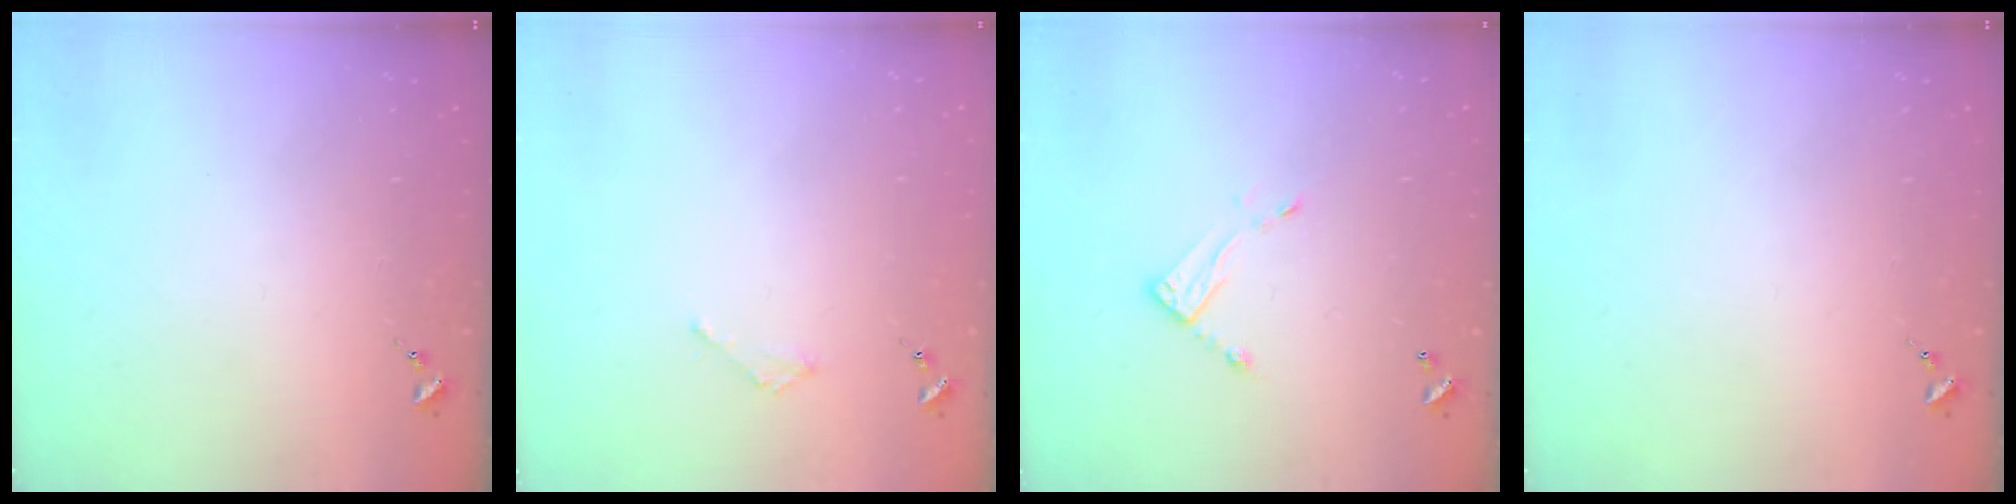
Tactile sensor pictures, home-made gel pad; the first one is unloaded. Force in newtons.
{"total": 1.8, "press": 1.8, "slide": 0.2}
{"total": 7.2, "press": 7.2, "slide": 0.3}
{"total": 0.0}